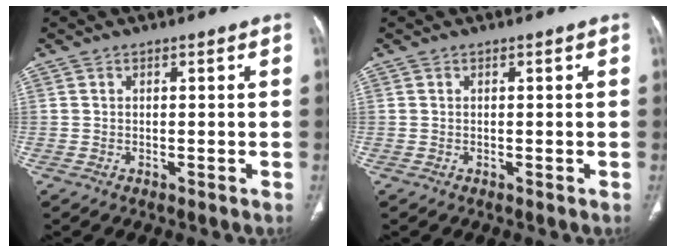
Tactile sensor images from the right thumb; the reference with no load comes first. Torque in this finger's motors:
{"motor_torque": [0.00, 0.00, 0.11, 0.13, 0.00]}